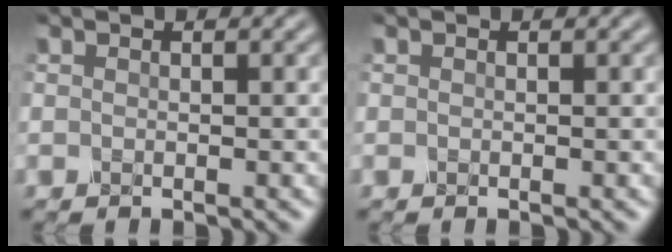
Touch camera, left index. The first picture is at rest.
{"total": 0.0}